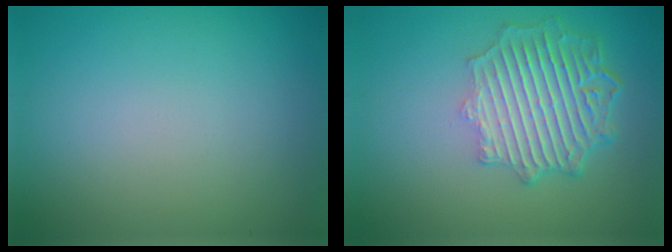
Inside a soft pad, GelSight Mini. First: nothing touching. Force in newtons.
{"total": 6.3, "press": 4.8, "slide": 4.1}